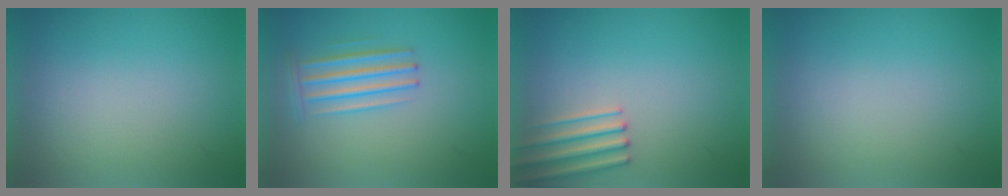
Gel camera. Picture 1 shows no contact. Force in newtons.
{"total": 2.8}
{"total": 2.0}
{"total": 0.0}